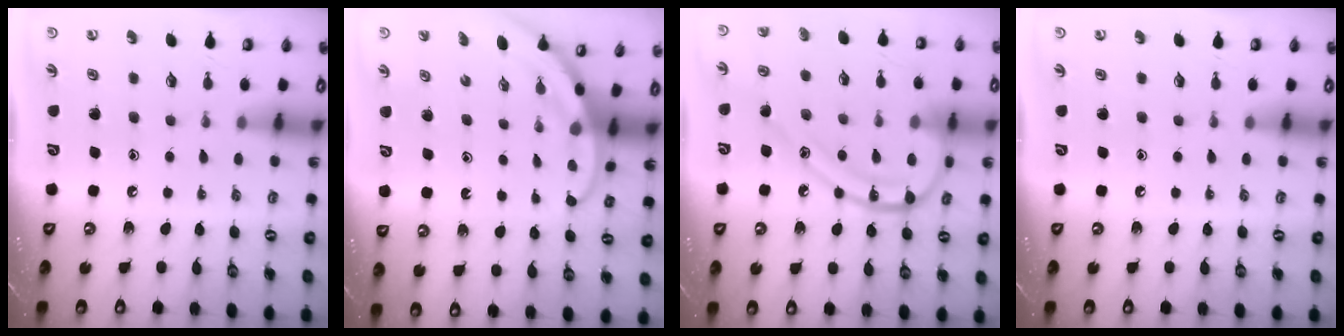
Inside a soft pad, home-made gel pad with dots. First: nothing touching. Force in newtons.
{"total": 2.9, "press": 2.9, "slide": 0.1}
{"total": 15.8, "press": 15.8, "slide": 1.1}
{"total": 0.0}